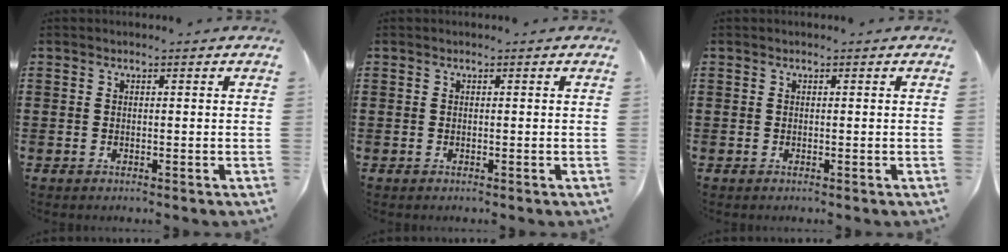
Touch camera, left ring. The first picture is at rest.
{"total": 0.0}
{"total": 0.0}